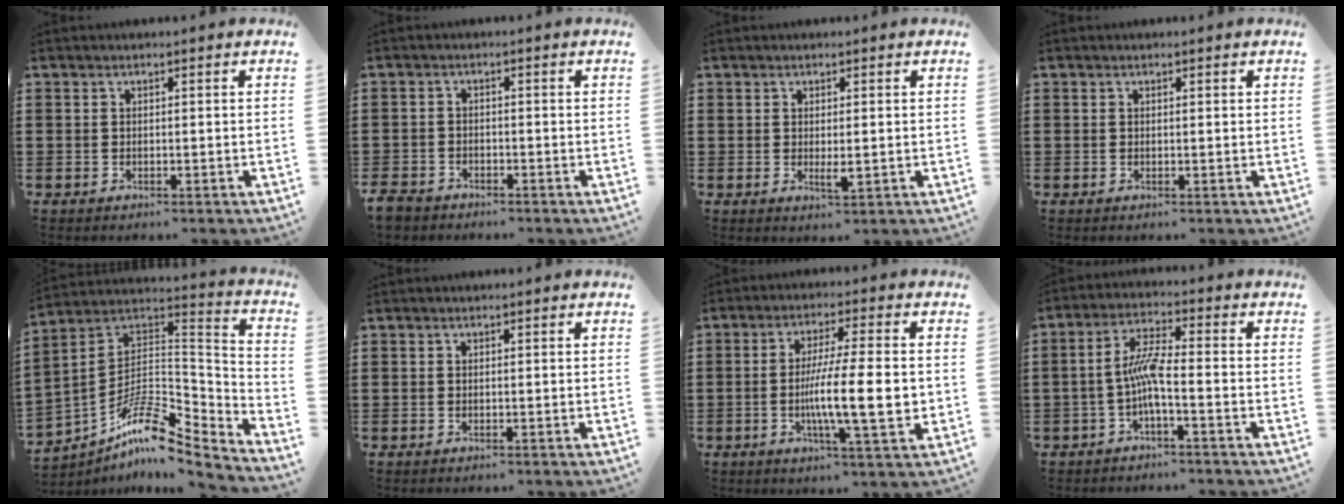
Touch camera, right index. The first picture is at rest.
{"total": 2.2, "force": [-2.1, 0.8, 0.3], "torque": [-0.018, -0.002, -0.047]}
{"total": 2.1, "force": [-0.1, 0.6, 2.0], "torque": [-0.035, -0.002, -0.001]}
{"total": 0.0}
{"total": 9.8, "force": [-6.5, 3.5, 6.3], "torque": [-0.119, -0.005, -0.128]}
{"total": 0.0}
{"total": 11.5, "force": [-1.3, 1.9, 11.3], "torque": [-0.196, -0.011, -0.024]}
{"total": 5.9, "force": [-1.5, 0.9, 5.7], "torque": [-0.117, 0.001, -0.034]}